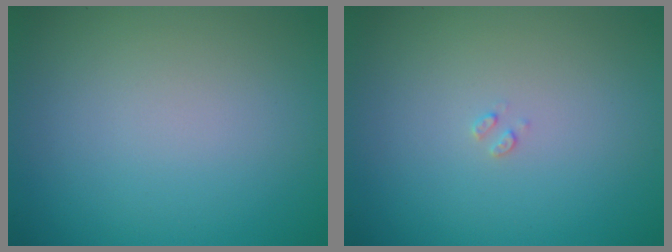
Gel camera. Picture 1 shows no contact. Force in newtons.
{"total": 0.6, "press": 0.6, "slide": 0.2}